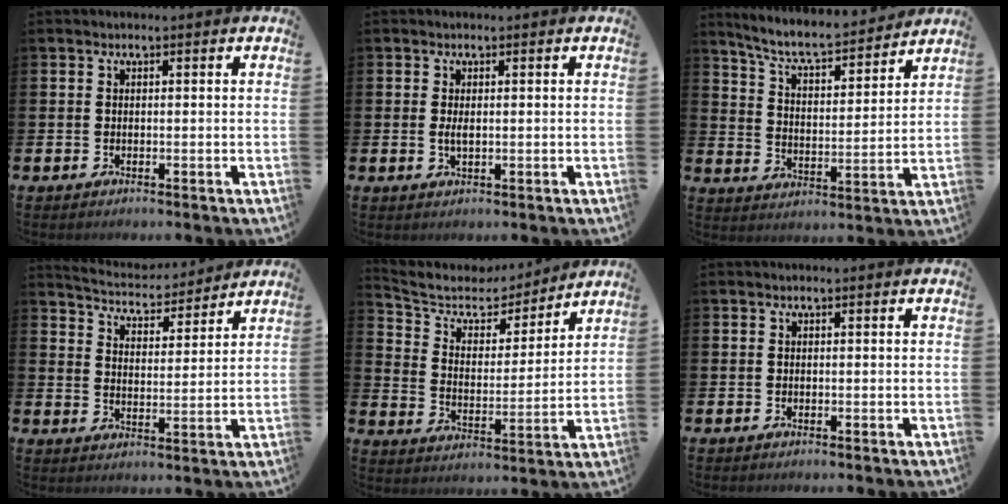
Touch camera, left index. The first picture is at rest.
{"total": 1.4, "force": [0.0, 0.5, 1.3], "torque": [-0.022, 0.001, -0.002]}
{"total": 7.2, "force": [6.6, 1.3, 2.5], "torque": [-0.074, -0.052, 0.110]}
{"total": 5.4, "force": [5.3, 1.0, 0.4], "torque": [-0.036, -0.038, 0.094]}
{"total": 6.9, "force": [6.0, 3.1, 1.6], "torque": [-0.067, -0.044, 0.098]}
{"total": 0.0}